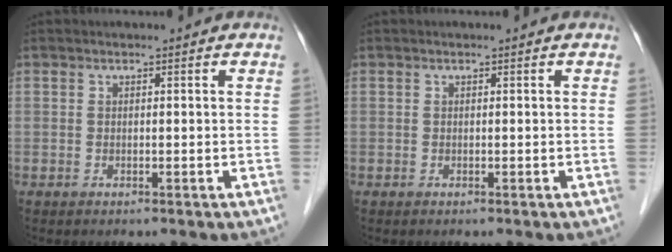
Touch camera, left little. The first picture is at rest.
{"total": 0.0}